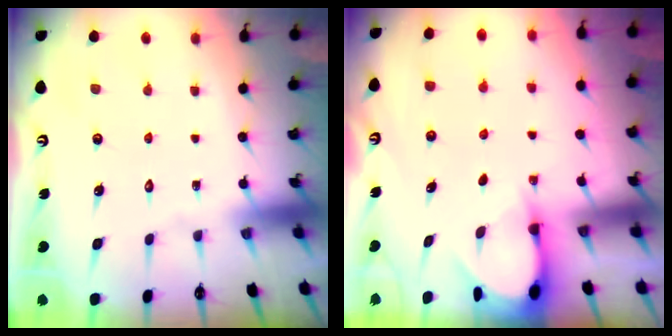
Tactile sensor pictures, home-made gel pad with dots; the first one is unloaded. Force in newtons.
{"total": 3.3, "press": 3.3, "slide": 0.3}